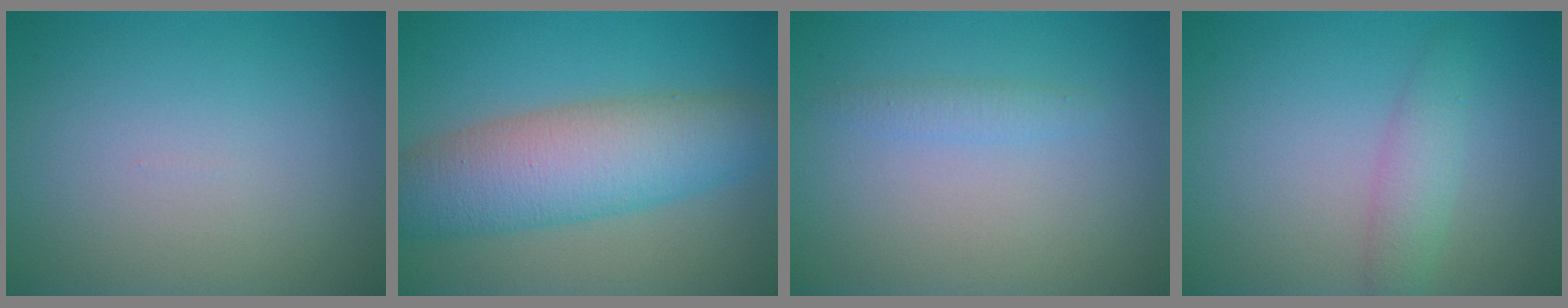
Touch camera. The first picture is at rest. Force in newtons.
{"total": 8.2, "press": 8.2, "slide": 0.1}
{"total": 1.1, "press": 1.1, "slide": 0.0}
{"total": 2.2, "press": 2.2, "slide": 0.0}